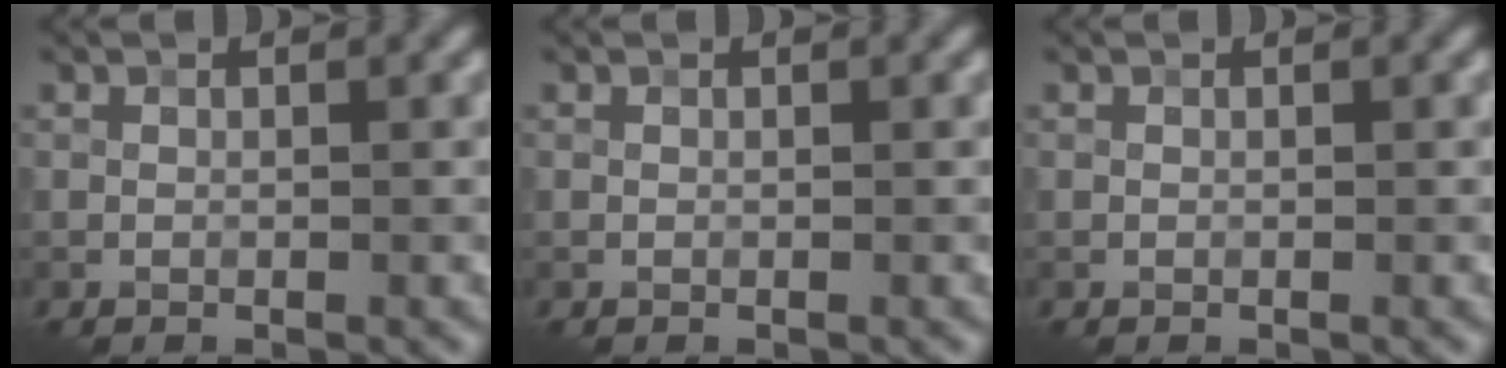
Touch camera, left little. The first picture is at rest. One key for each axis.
{"total": 0.0}
{"total": 0.0}